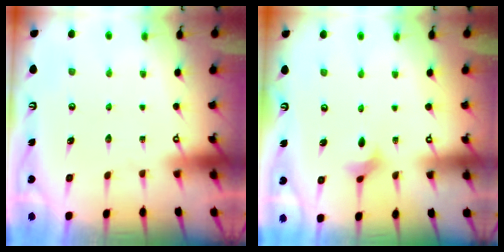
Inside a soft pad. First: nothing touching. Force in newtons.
{"total": 2.6, "press": 2.5, "slide": 0.7}